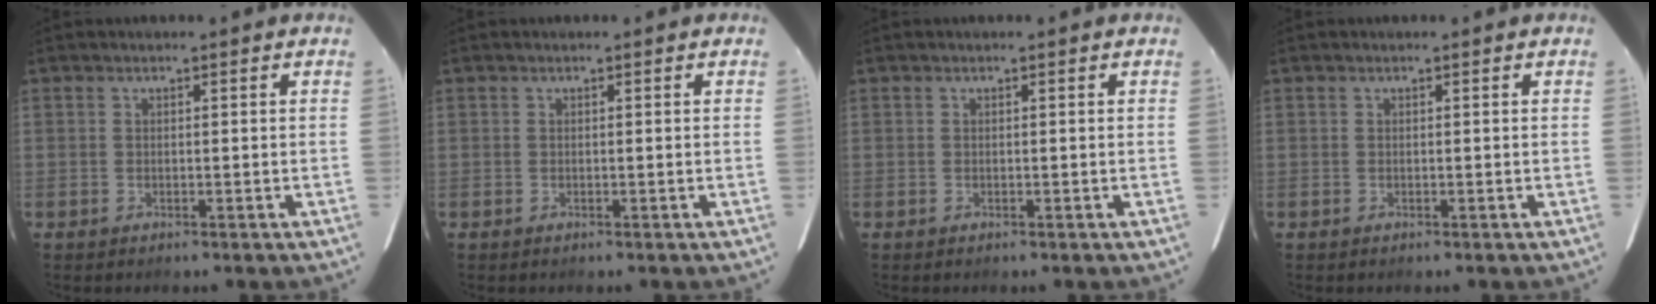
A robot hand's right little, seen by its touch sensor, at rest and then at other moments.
{"total": 0.0}
{"total": 0.0}
{"total": 0.0}